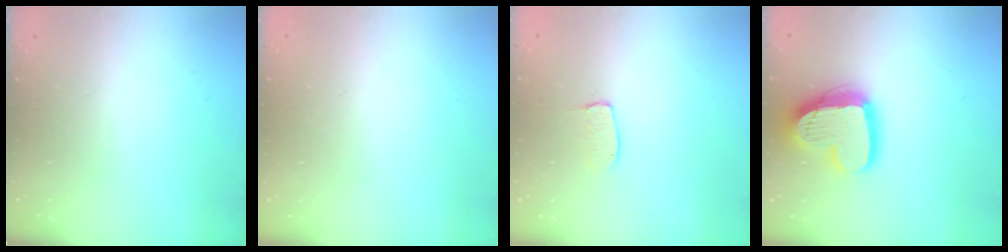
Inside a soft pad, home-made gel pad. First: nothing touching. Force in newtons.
{"total": 0.0}
{"total": 4.8, "press": 4.8, "slide": 0.3}
{"total": 17.7, "press": 17.6, "slide": 1.6}